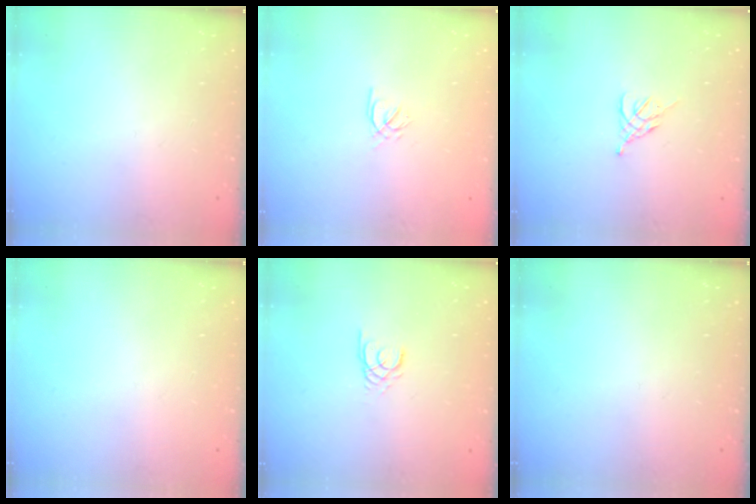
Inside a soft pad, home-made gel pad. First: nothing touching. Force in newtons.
{"total": 2.1, "press": 2.0, "slide": 0.5}
{"total": 4.7, "press": 4.6, "slide": 0.7}
{"total": 0.0}
{"total": 2.2, "press": 2.2, "slide": 0.2}
{"total": 0.0}